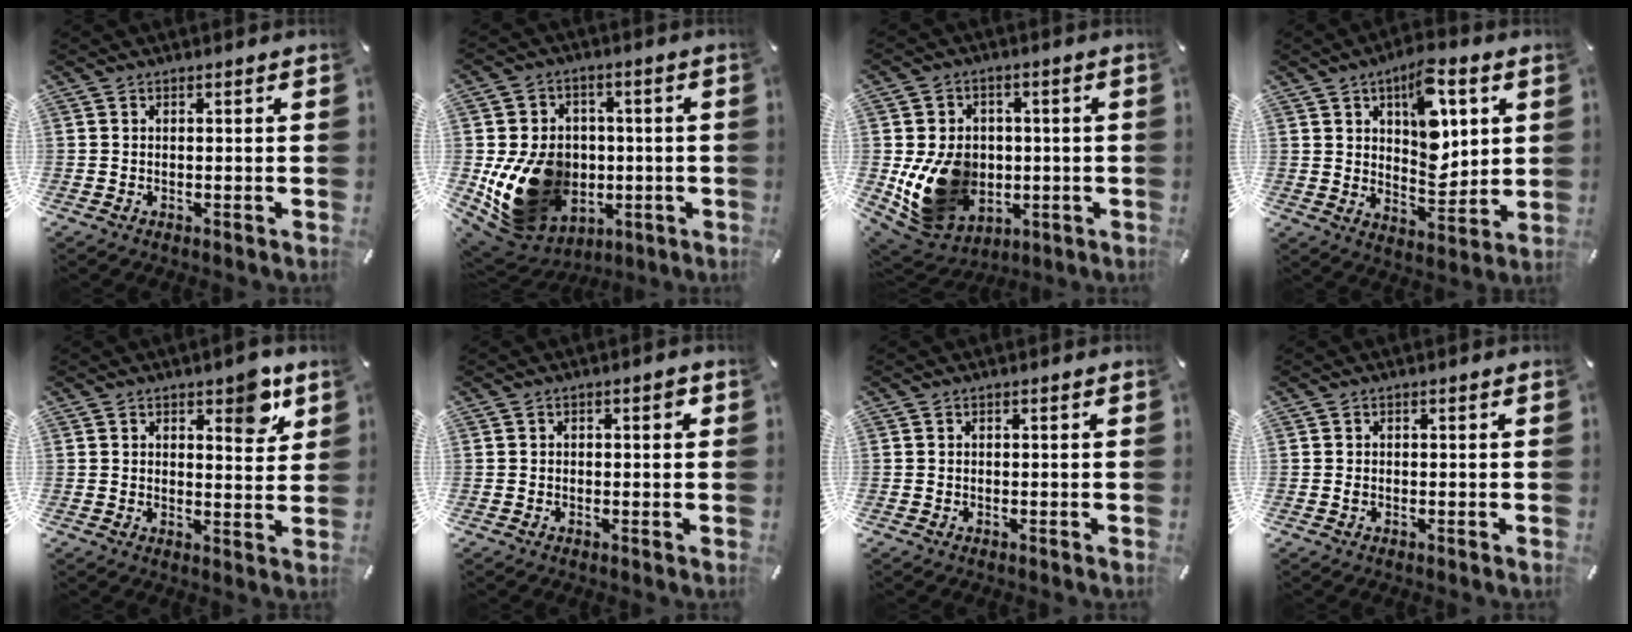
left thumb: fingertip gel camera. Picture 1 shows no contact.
{"total": 18.0, "force": [-2.7, 14.8, 9.9], "torque": [-0.194, 0.006, -0.032]}
{"total": 15.4, "force": [-1.9, 12.8, 8.3], "torque": [-0.168, 0.003, -0.025]}
{"total": 13.9, "force": [5.1, 8.2, 10.0], "torque": [-0.124, -0.022, 0.087]}
{"total": 7.2, "force": [4.2, 3.6, 4.6], "torque": [-0.037, -0.024, 0.064]}
{"total": 1.2, "force": [0.1, 0.6, 1.0], "torque": [-0.020, 0.004, 0.000]}
{"total": 0.0}
{"total": 0.7, "force": [-0.1, 0.5, 0.5], "torque": [-0.009, 0.001, -0.003]}